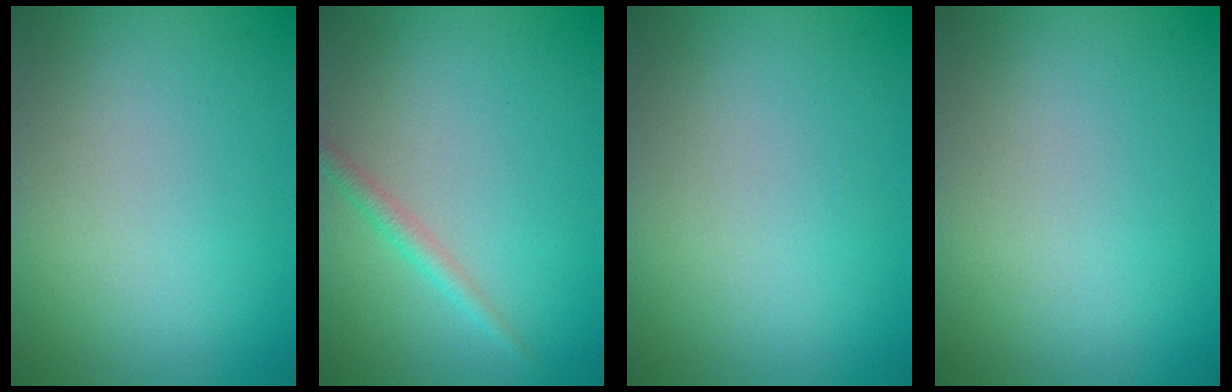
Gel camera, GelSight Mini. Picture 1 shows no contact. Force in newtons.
{"total": 1.6, "press": 1.6, "slide": 0.0}
{"total": 0.0}
{"total": 0.0}